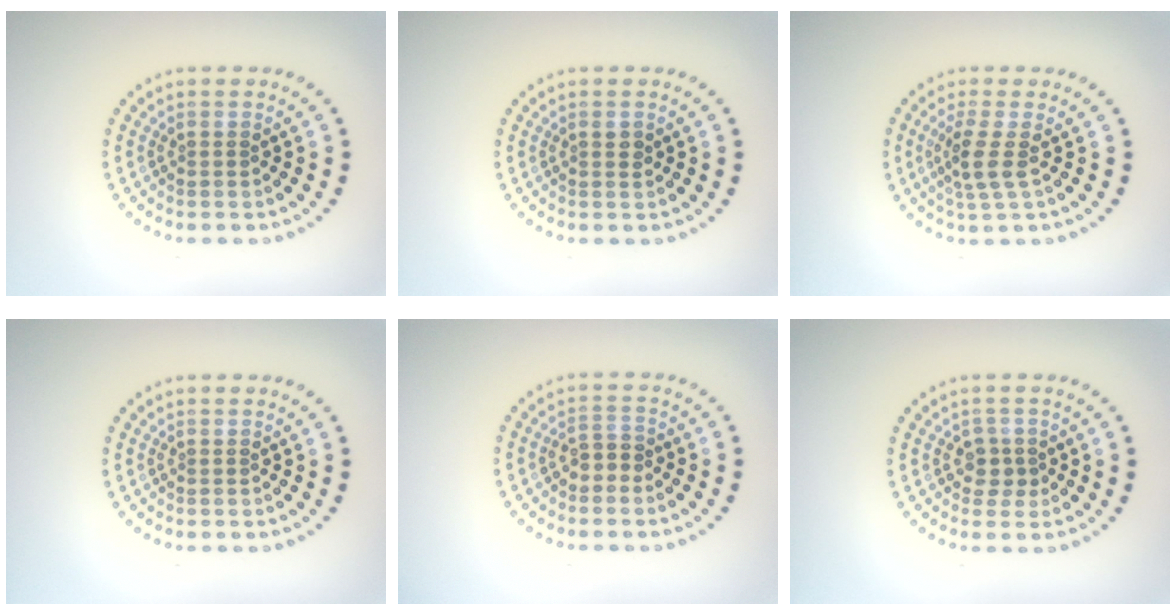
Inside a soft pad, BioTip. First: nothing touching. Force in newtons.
{"total": 0.9, "press": 0.8, "slide": 0.3}
{"total": 2.7, "press": 2.1, "slide": 1.7}
{"total": 0.0}
{"total": 1.6, "press": 1.4, "slide": 0.7}
{"total": 1.8, "press": 1.5, "slide": 1.0}